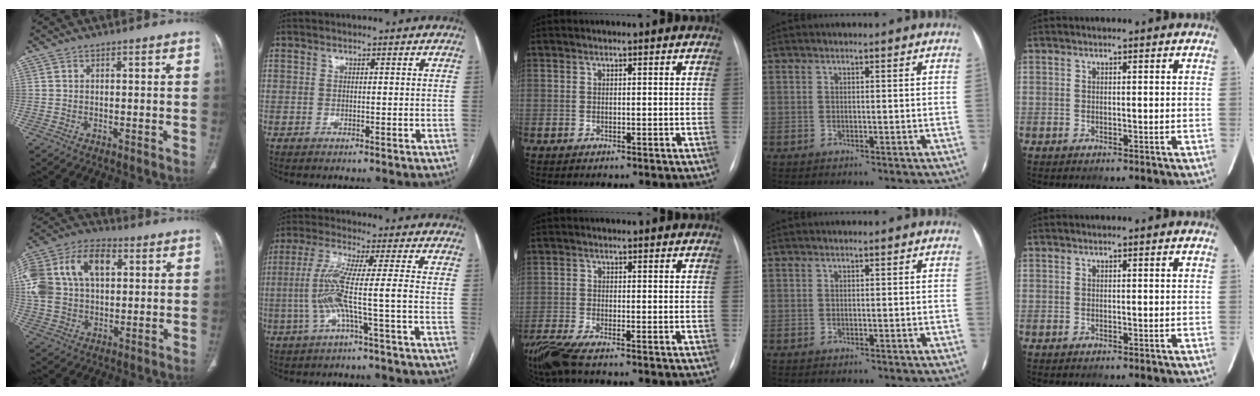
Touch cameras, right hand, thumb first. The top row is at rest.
{"thumb": {"total": 24.9, "force": [6.3, 16.5, 17.6], "torque": [-0.392, 0.051, 0.116]}, "index": {"total": 8.2, "force": [-1.9, -1.0, 7.9], "torque": [-0.171, 0.009, -0.035]}, "middle": {"total": 5.8, "force": [-4.4, 0.5, 3.7], "torque": [-0.083, -0.020, -0.088]}}